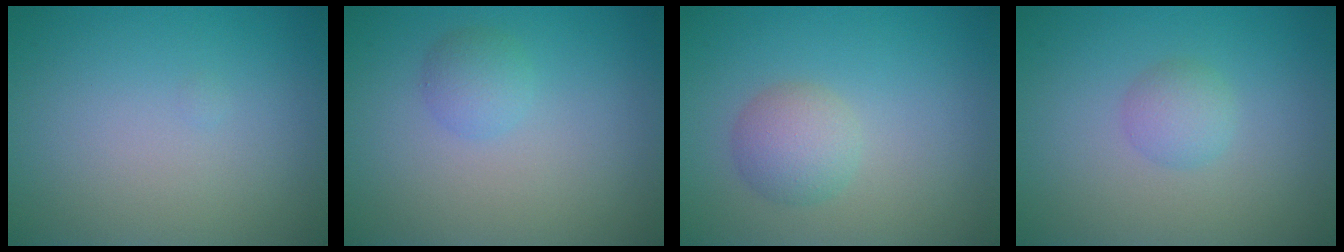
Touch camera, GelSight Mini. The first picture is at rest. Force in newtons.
{"total": 1.7, "press": 1.7, "slide": 0.0}
{"total": 2.7, "press": 2.7, "slide": 0.1}
{"total": 1.7, "press": 1.7, "slide": 0.0}